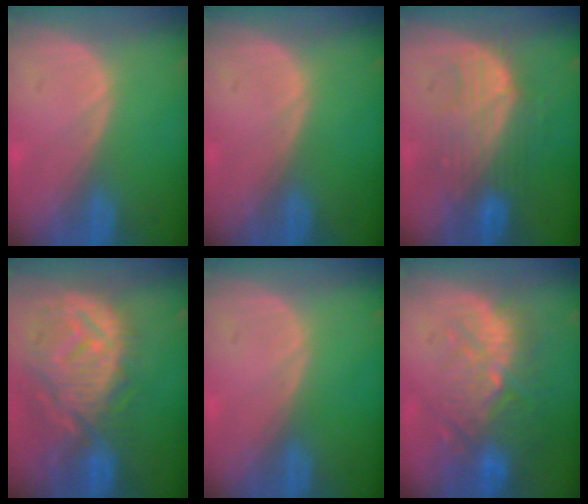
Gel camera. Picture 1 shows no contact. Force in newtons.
{"total": 0.0}
{"total": 7.7, "press": 7.6, "slide": 0.8}
{"total": 12.4, "press": 11.0, "slide": 5.7}
{"total": 0.0}
{"total": 11.1, "press": 9.7, "slide": 5.4}